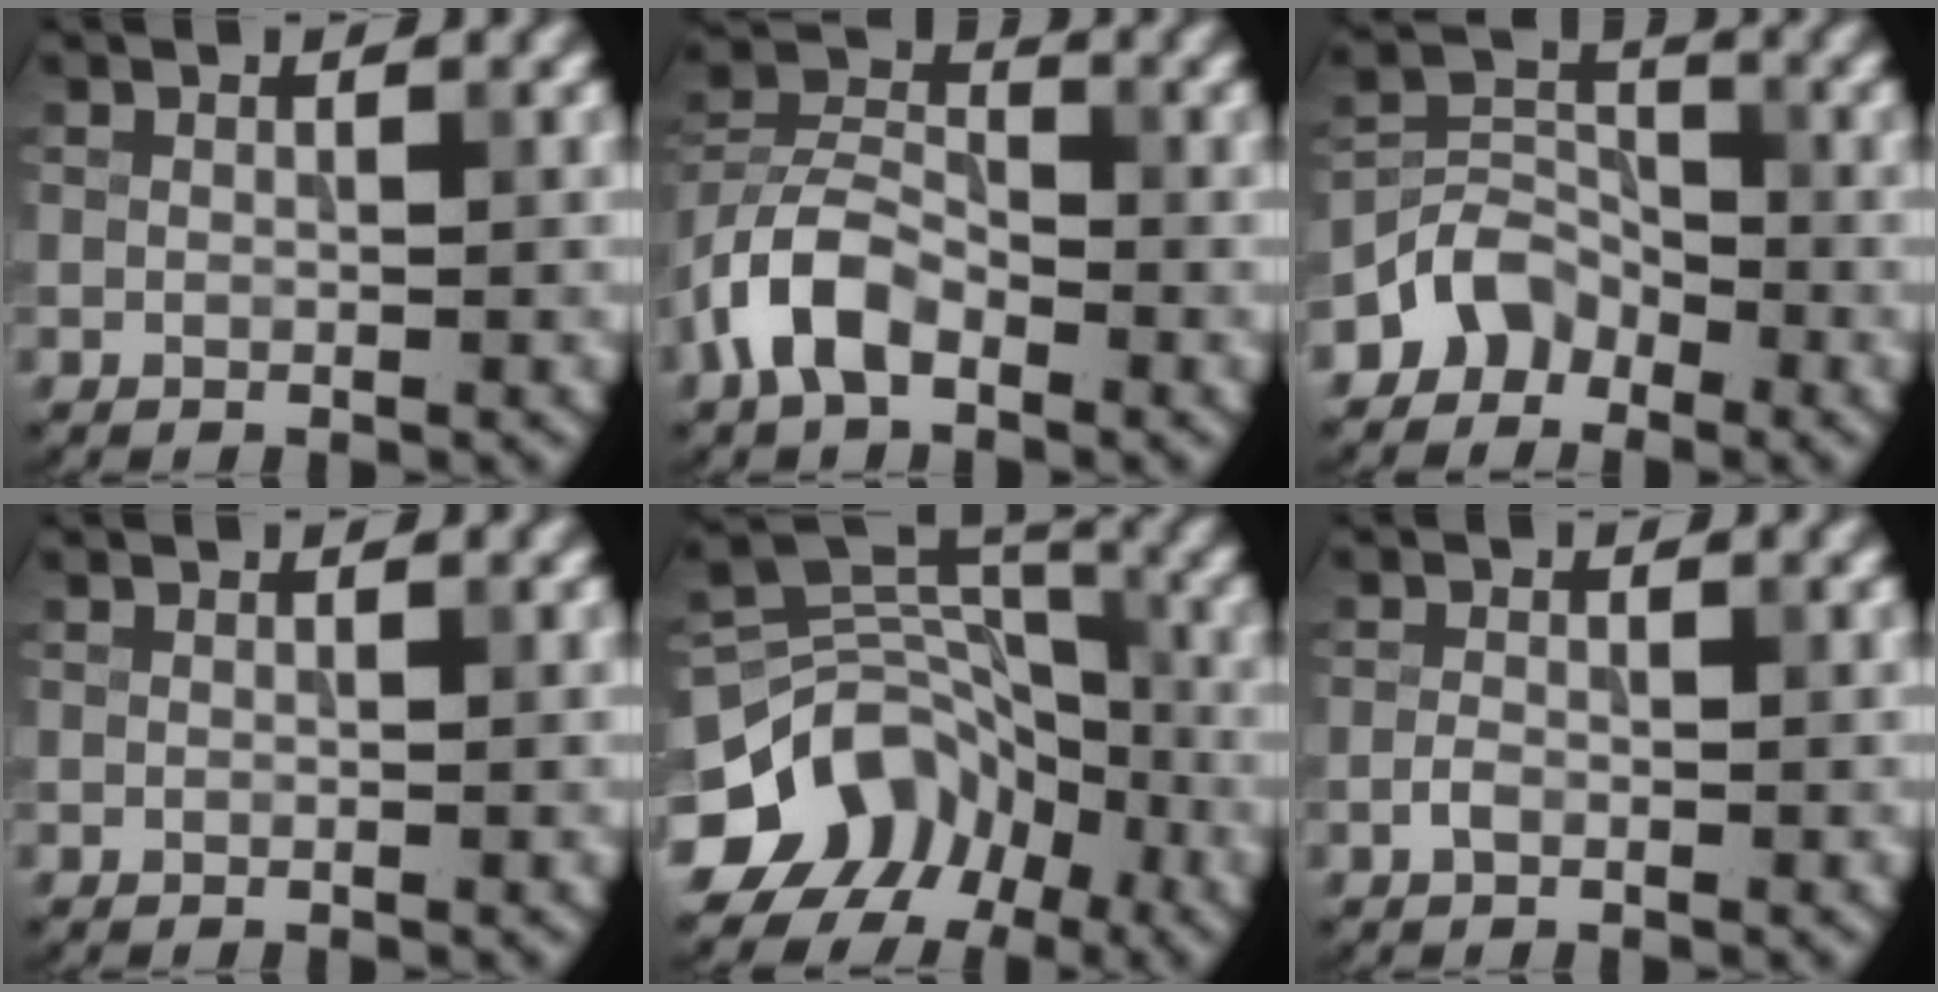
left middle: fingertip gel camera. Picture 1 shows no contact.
{"total": 6.1, "force": [-3.3, 3.4, 3.8], "torque": [-0.070, 0.010, -0.077]}
{"total": 3.5, "force": [-2.4, 2.4, 0.7], "torque": [-0.004, 0.011, -0.052]}
{"total": 0.0}
{"total": 10.9, "force": [-5.8, 8.2, 4.2], "torque": [-0.077, 0.026, -0.106]}
{"total": 1.1, "force": [-0.6, 0.6, 0.7], "torque": [-0.014, 0.001, -0.014]}